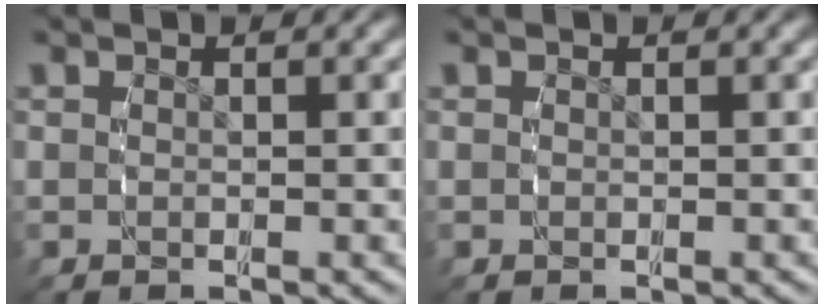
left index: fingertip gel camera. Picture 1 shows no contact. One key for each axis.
{"total": 0.0}